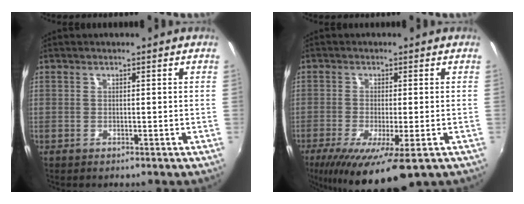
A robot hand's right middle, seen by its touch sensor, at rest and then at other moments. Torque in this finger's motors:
{"motor_torque": [1.08, -1.06, 0.32, 0.21]}